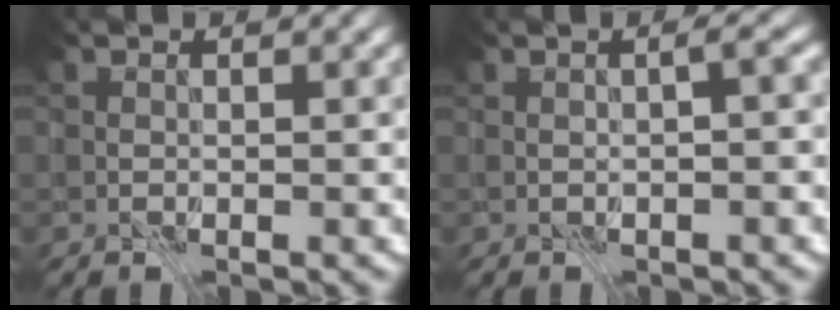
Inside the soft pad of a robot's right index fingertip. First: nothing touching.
{"total": 1.3, "force": [-0.4, 0.1, 1.2], "torque": [-0.021, 0.003, -0.009]}